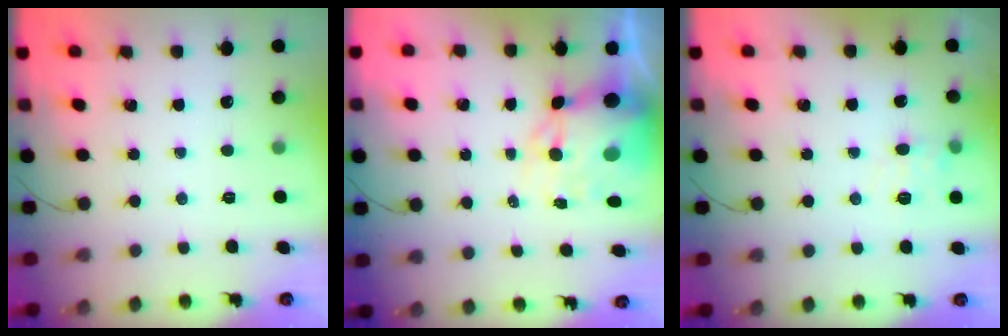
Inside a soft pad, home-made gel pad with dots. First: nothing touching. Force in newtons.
{"total": 11.8, "press": 11.4, "slide": 3.3}
{"total": 7.5, "press": 7.2, "slide": 1.8}